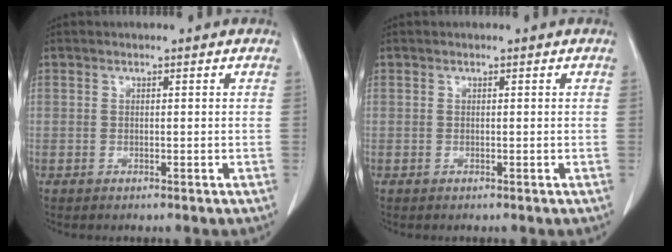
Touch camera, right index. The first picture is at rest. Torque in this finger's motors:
{"motor_torque": [0.01, 0.00, 0.00, 0.00]}